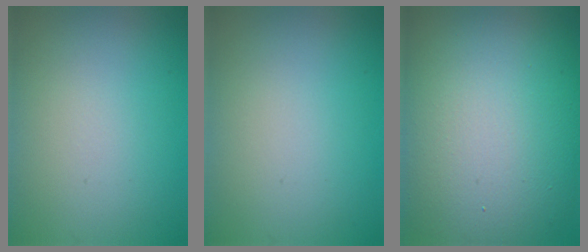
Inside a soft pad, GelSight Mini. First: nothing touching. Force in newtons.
{"total": 0.0}
{"total": 15.5, "press": 15.5, "slide": 1.0}